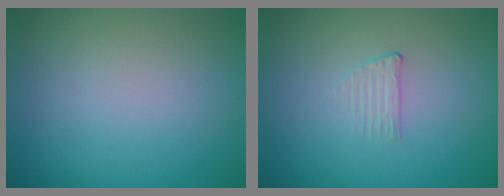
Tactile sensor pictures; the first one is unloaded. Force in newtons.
{"total": 1.0, "press": 0.3, "slide": 1.0}